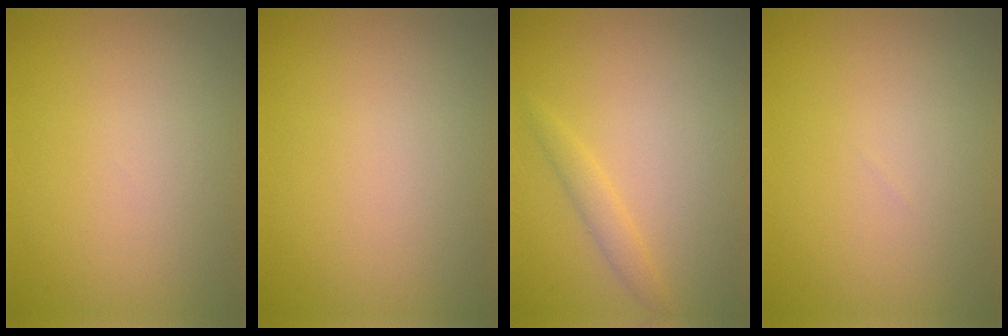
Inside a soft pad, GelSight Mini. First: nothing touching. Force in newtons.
{"total": 0.0}
{"total": 1.4, "press": 1.4, "slide": 0.1}
{"total": 0.0}